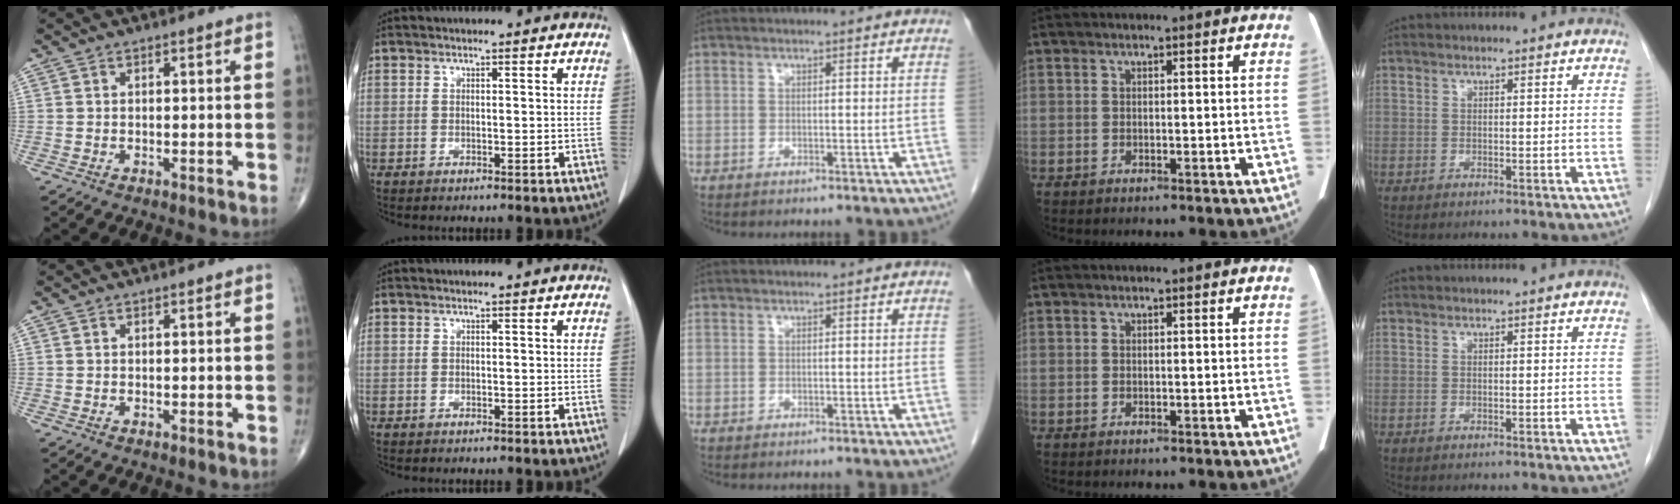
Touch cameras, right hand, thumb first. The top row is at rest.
{}